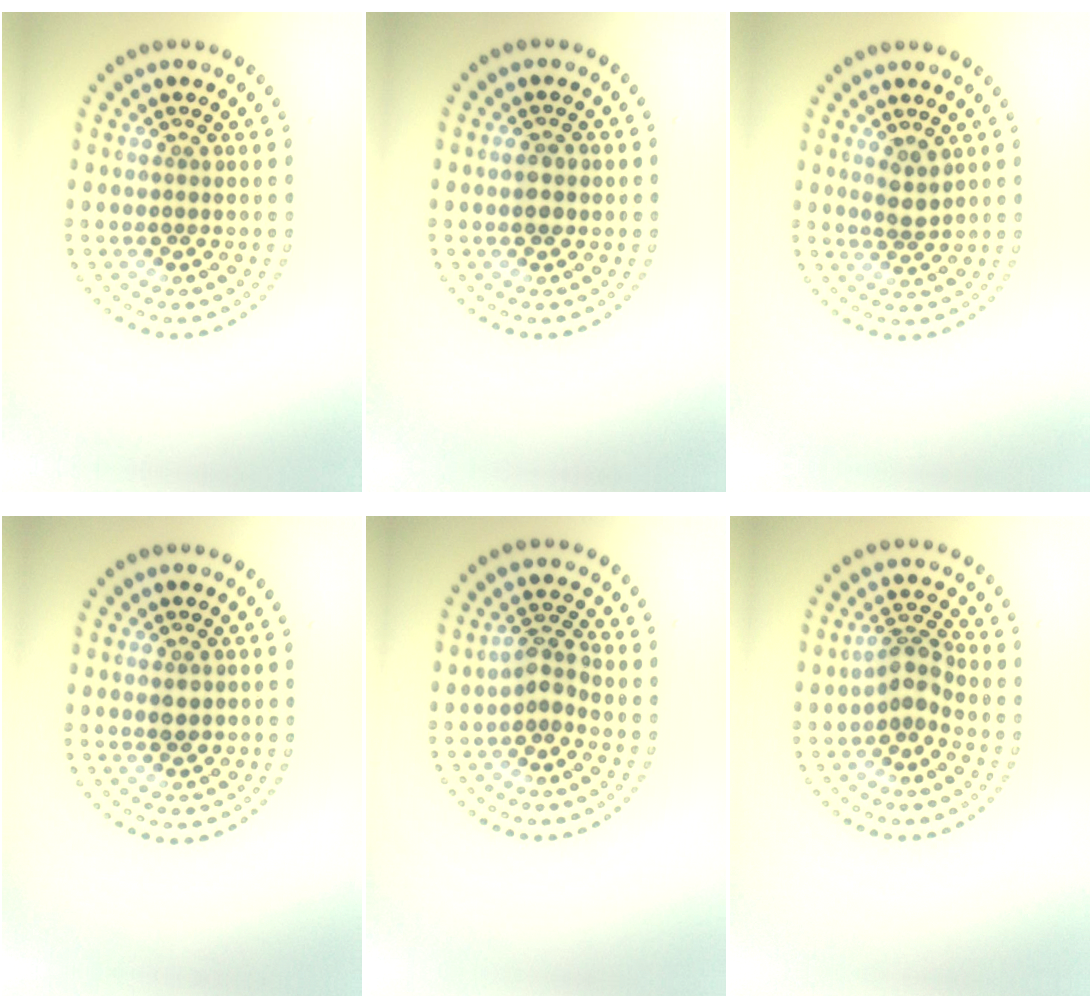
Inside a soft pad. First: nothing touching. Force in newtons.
{"total": 1.2, "press": 1.2, "slide": 0.1}
{"total": 1.8, "press": 1.5, "slide": 1.0}
{"total": 1.4, "press": 1.4, "slide": 0.0}
{"total": 2.1, "press": 1.7, "slide": 1.2}
{"total": 2.6, "press": 2.0, "slide": 1.6}